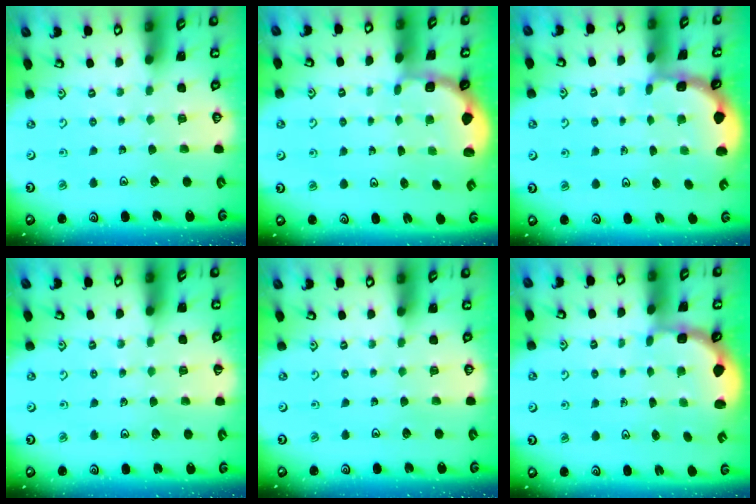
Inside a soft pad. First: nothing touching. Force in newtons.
{"total": 1.9, "press": 1.8, "slide": 0.7}
{"total": 2.0, "press": 2.0, "slide": 0.3}
{"total": 2.1, "press": 2.1, "slide": 0.4}
{"total": 0.0}
{"total": 2.6, "press": 1.9, "slide": 1.8}